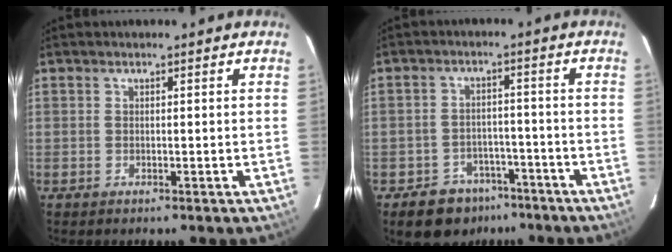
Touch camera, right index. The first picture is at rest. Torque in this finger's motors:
{"motor_torque": [0.31, -0.36, -0.04, -0.08]}